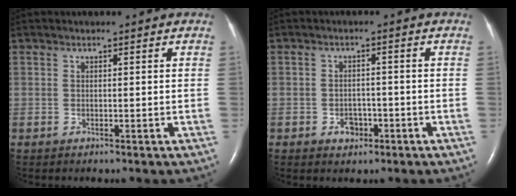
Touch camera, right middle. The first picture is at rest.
{"total": 2.7, "force": [-1.3, 2.0, 1.3], "torque": [-0.015, 0.005, -0.014]}